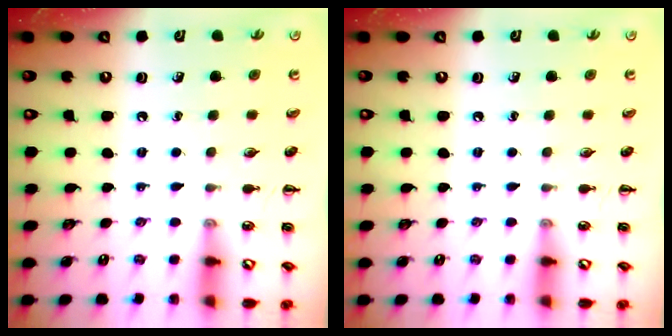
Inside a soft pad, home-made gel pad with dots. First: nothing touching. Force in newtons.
{"total": 0.0}